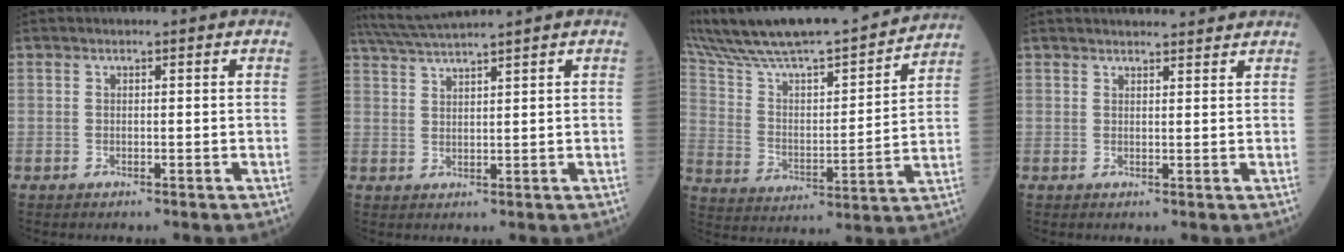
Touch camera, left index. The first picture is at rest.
{"total": 6.7, "force": [6.0, -1.5, 2.6], "torque": [-0.052, 0.021, 0.112]}
{"total": 24.5, "force": [21.5, 3.4, 11.2], "torque": [-0.194, 0.014, 0.333]}
{"total": 7.4, "force": [7.1, 1.0, 2.0], "torque": [-0.021, 0.019, 0.083]}